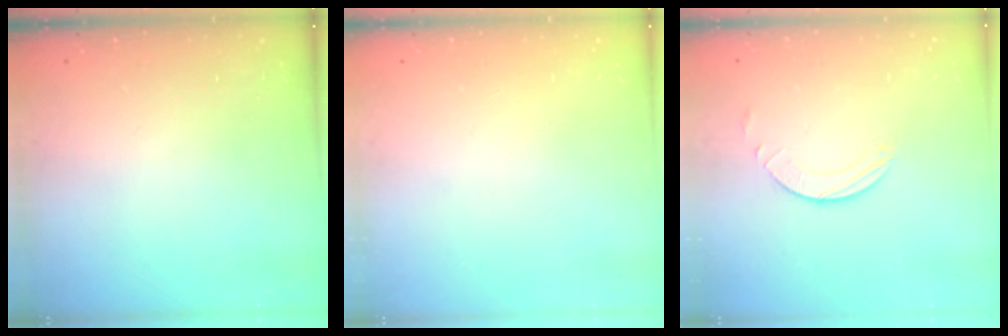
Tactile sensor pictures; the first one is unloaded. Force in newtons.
{"total": 0.0}
{"total": 1.6, "press": 1.6, "slide": 0.2}